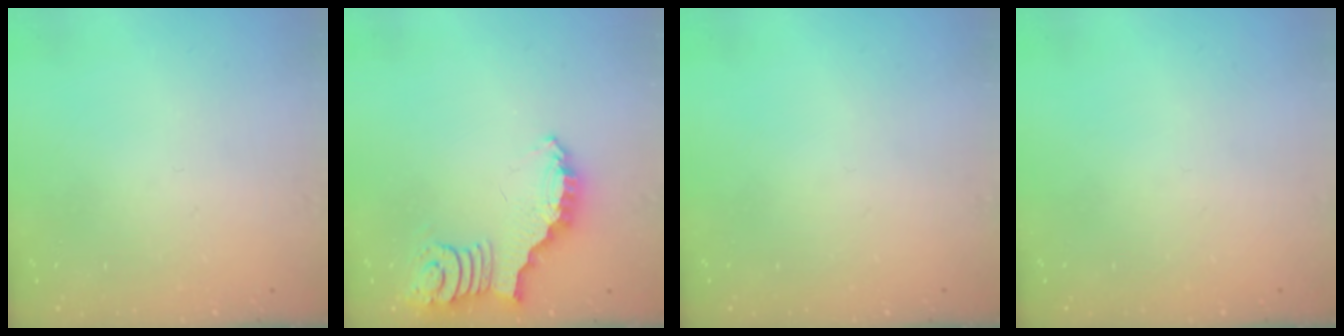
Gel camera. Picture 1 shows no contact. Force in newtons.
{"total": 2.7, "press": 2.6, "slide": 0.6}
{"total": 0.0}
{"total": 0.0}